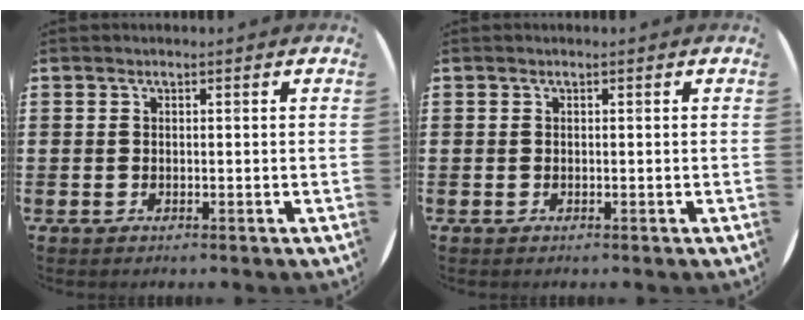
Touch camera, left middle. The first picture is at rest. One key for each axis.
{"total": 0.0}